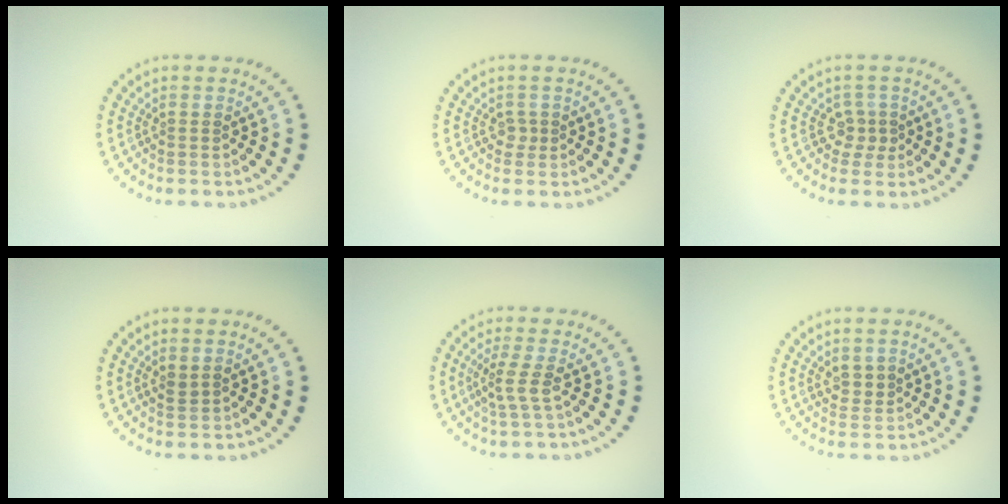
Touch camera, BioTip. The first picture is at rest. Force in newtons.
{"total": 0.9, "press": 0.7, "slide": 0.5}
{"total": 1.6, "press": 1.2, "slide": 1.1}
{"total": 0.7, "press": 0.7, "slide": 0.3}
{"total": 1.8, "press": 1.3, "slide": 1.2}
{"total": 1.5, "press": 1.4, "slide": 0.7}